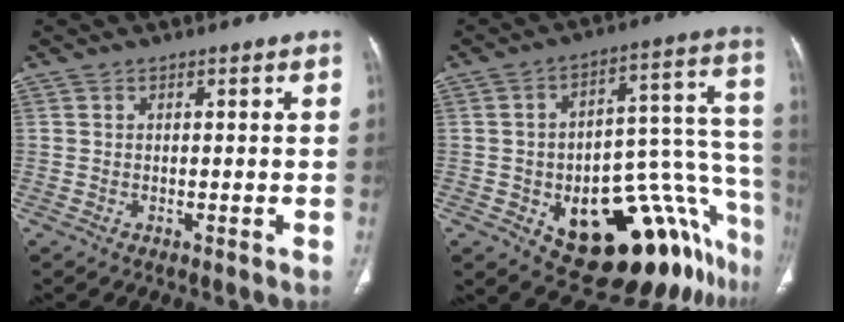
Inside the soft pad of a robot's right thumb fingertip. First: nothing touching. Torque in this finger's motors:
{"motor_torque": [1.68, 0.62, -0.05, -0.04, 0.25]}